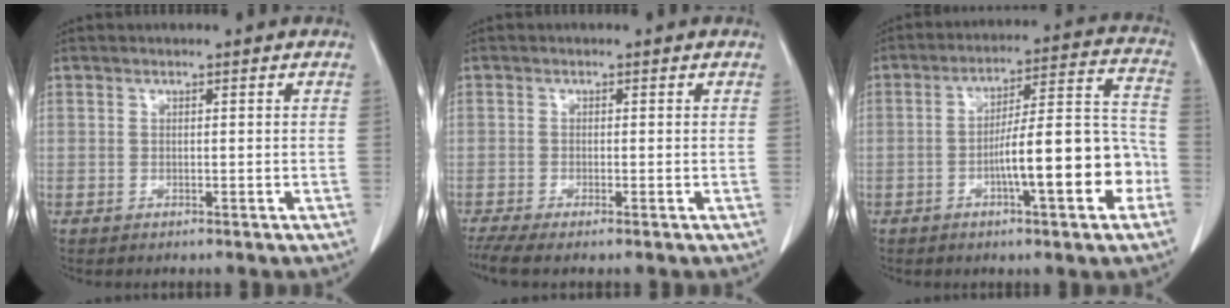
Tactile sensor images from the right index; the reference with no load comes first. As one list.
[{"total": 4.0, "force": [-3.0, 0.4, 2.7], "torque": [-0.052, -0.004, -0.055]}, {"total": 14.1, "force": [-4.5, 2.0, 13.2], "torque": [-0.188, 0.028, -0.062]}]